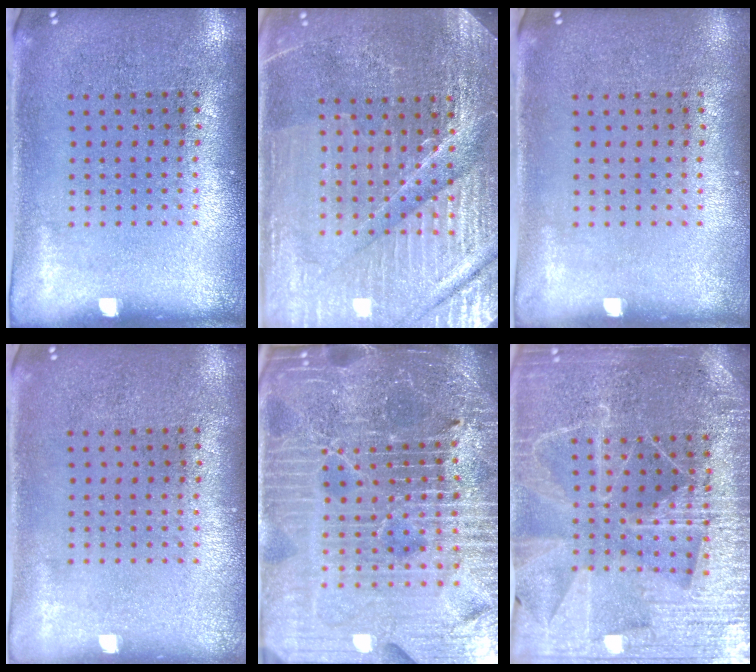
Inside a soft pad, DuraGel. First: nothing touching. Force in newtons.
{"total": 4.8, "press": 4.6, "slide": 1.5}
{"total": 0.0}
{"total": 0.0}
{"total": 7.2, "press": 6.2, "slide": 3.7}
{"total": 4.9, "press": 4.5, "slide": 2.0}